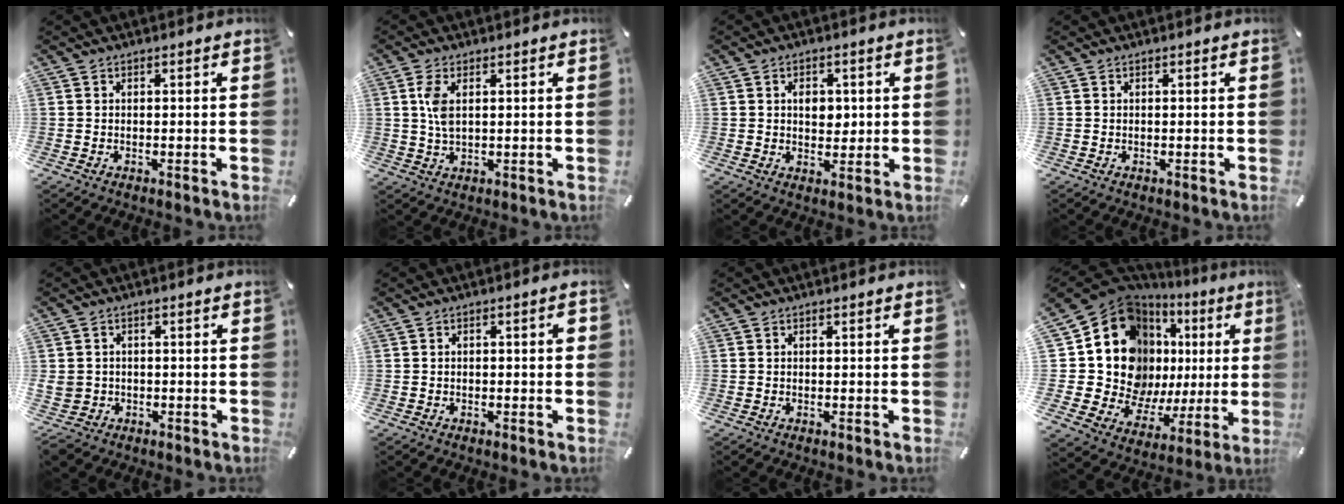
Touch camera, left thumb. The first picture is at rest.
{"total": 4.7, "force": [1.3, 2.2, 3.9], "torque": [-0.100, 0.001, 0.017]}
{"total": 4.6, "force": [0.9, 3.5, 2.8], "torque": [-0.029, -0.003, 0.007]}
{"total": 0.0}
{"total": 4.0, "force": [-0.8, 3.8, 0.9], "torque": [-0.033, 0.003, -0.016]}
{"total": 2.0, "force": [-0.3, 1.0, 1.7], "torque": [-0.030, 0.007, -0.006]}
{"total": 0.0}
{"total": 22.6, "force": [6.3, 16.4, 14.2], "torque": [-0.266, -0.067, 0.130]}